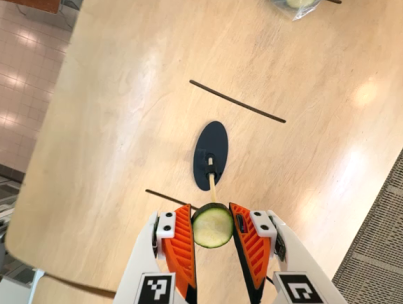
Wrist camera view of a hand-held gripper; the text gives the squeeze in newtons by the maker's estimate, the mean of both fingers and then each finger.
{"total": 10.1, "left": 10.5, "right": 9.7}